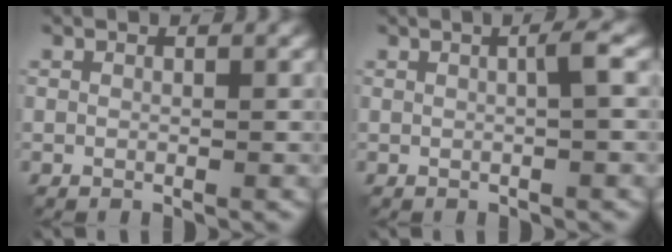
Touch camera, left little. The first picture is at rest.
{"total": 1.9, "force": [0.2, 0.3, 1.8], "torque": [-0.027, 0.009, -0.001]}